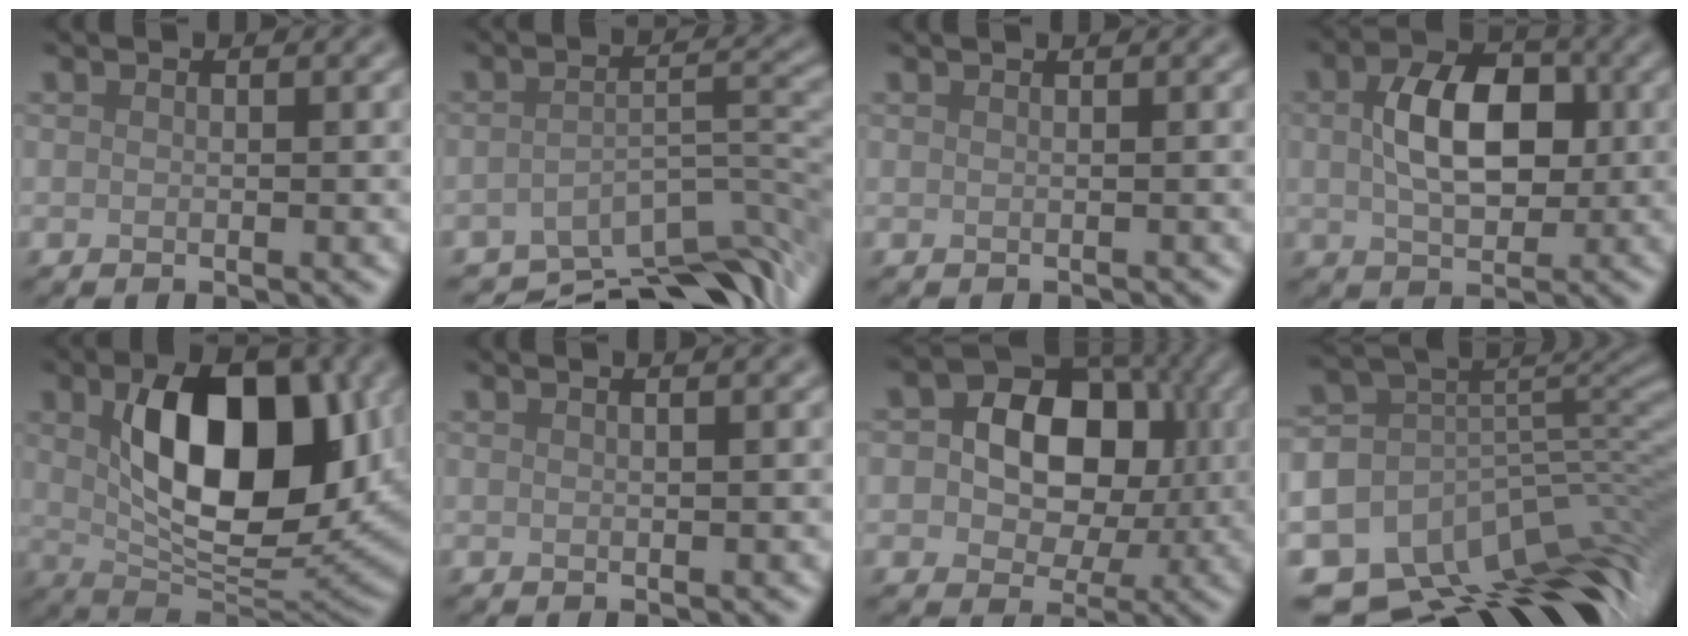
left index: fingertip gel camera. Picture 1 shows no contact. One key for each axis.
{"total": 9.2, "fx": -7.1, "fy": 2.6, "fz": 5.2, "tx": -0.066, "ty": -0.007, "tz": -0.116}
{"total": 1.0, "fx": 0.8, "fy": 0.3, "fz": 0.5, "tx": -0.003, "ty": 0.001, "tz": 0.003}
{"total": 6.2, "fx": 0.7, "fy": 3.9, "fz": 4.7, "tx": -0.085, "ty": 0.003, "tz": 0.009}
{"total": 12.1, "fx": 2.4, "fy": 6.4, "fz": 9.9, "tx": -0.158, "ty": -0.007, "tz": 0.045}
{"total": 3.2, "fx": 1.6, "fy": 1.6, "fz": 2.3, "tx": -0.007, "ty": 0.016, "tz": -0.015}
{"total": 9.9, "fx": 1.2, "fy": 7.4, "fz": 6.5, "tx": -0.084, "ty": 0.023, "tz": 0.002}
{"total": 15.0, "fx": -8.4, "fy": 9.0, "fz": 8.6, "tx": -0.167, "ty": 0.023, "tz": -0.114}